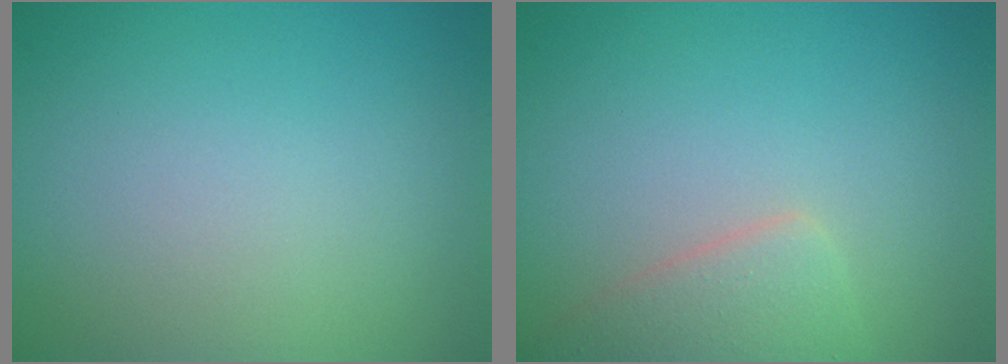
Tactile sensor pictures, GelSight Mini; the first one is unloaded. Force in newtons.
{"total": 2.8, "press": 2.8, "slide": 0.3}